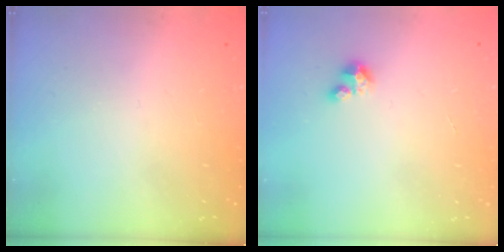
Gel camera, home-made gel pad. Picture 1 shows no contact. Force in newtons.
{"total": 2.8, "press": 2.8, "slide": 0.2}